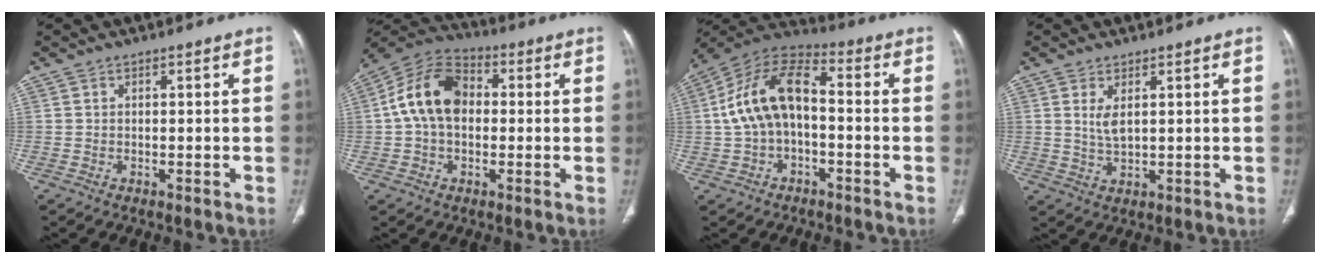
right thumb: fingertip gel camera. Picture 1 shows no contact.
{"total": 13.0, "force": [0.8, 8.9, 9.3], "torque": [-0.163, 0.031, 0.000]}
{"total": 13.9, "force": [-0.5, 8.0, 11.4], "torque": [-0.216, 0.045, -0.019]}
{"total": 3.3, "force": [1.2, 1.3, 2.9], "torque": [-0.060, -0.011, 0.032]}